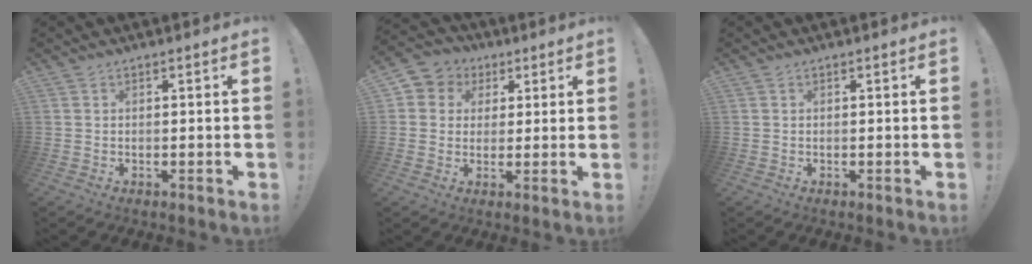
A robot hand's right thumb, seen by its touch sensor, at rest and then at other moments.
{"total": 6.4, "force": [1.1, 6.0, 1.7], "torque": [-0.018, 0.000, 0.025]}
{"total": 0.0}